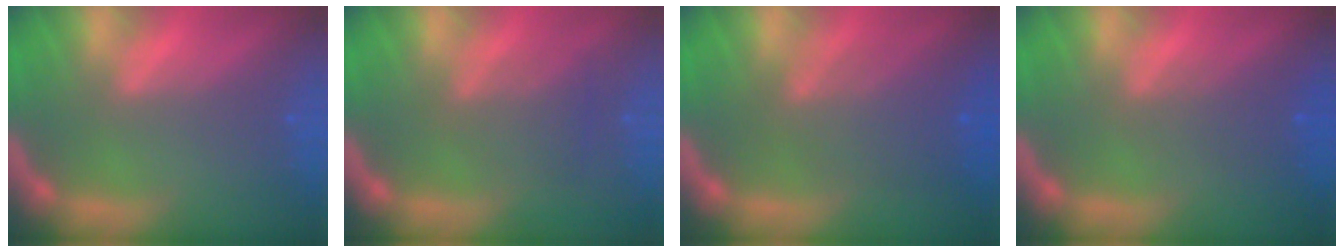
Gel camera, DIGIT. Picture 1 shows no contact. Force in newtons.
{"total": 3.0}
{"total": 5.6}
{"total": 2.5}